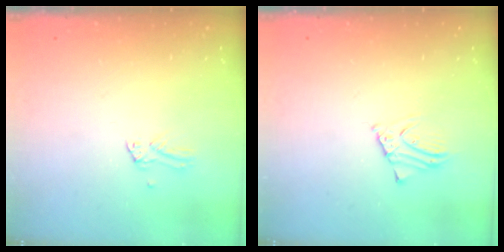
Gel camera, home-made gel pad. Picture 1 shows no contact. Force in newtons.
{"total": 2.5, "press": 2.5, "slide": 0.1}